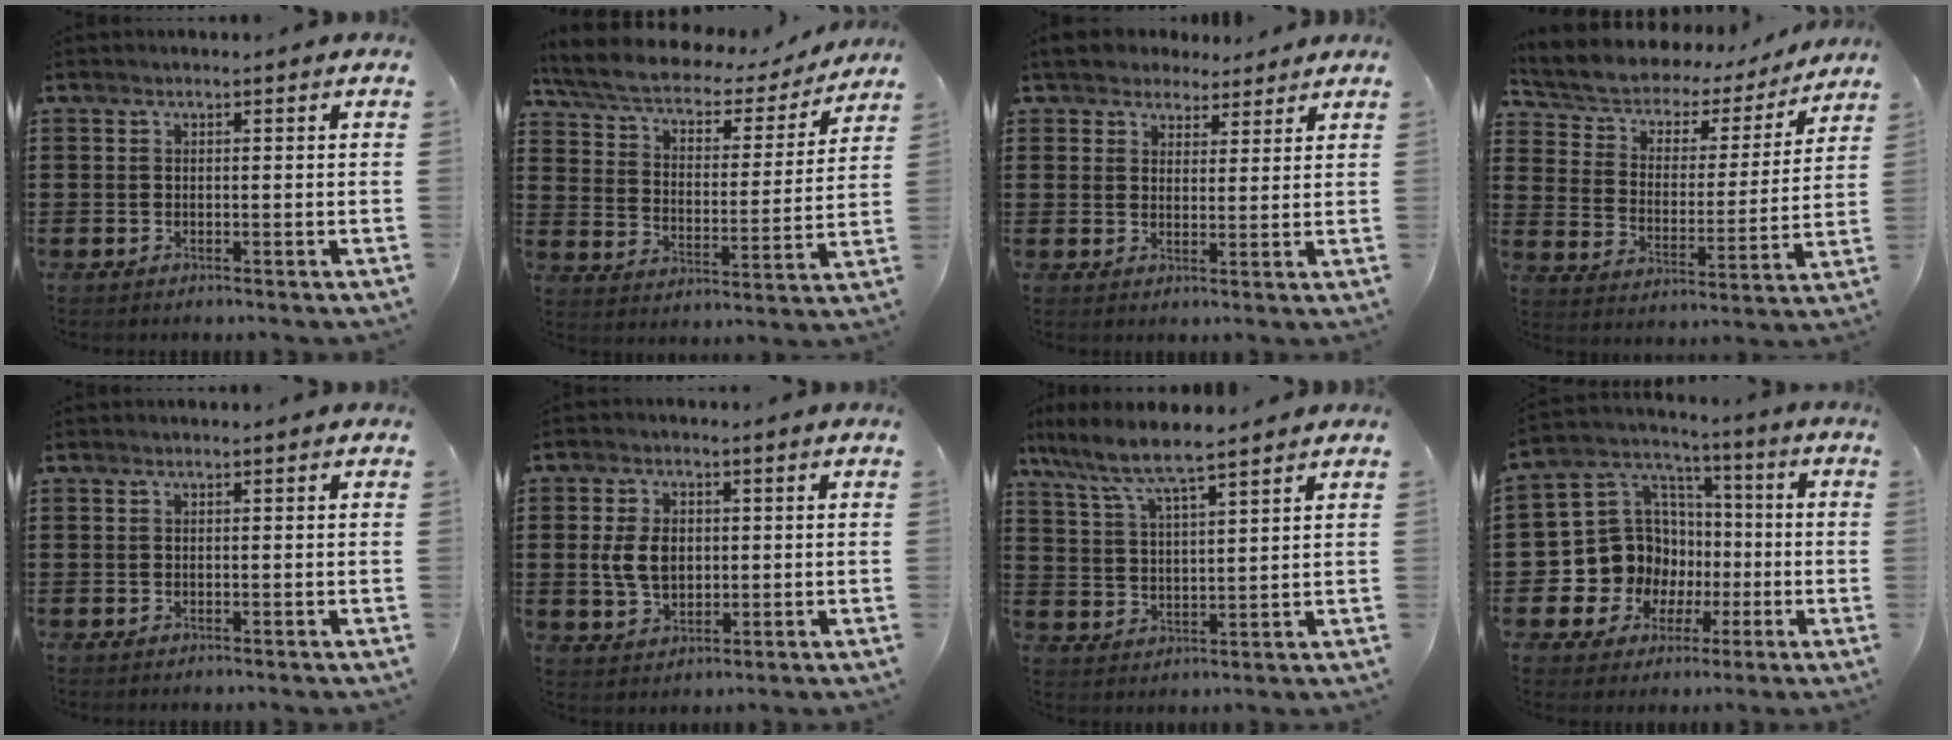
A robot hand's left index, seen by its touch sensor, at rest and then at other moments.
{"total": 5.7, "force": [4.8, 1.6, 2.6], "torque": [-0.073, -0.032, 0.078]}
{"total": 4.6, "force": [4.0, 2.2, 0.7], "torque": [-0.032, 0.003, 0.076]}
{"total": 4.8, "force": [4.3, 2.1, 0.8], "torque": [-0.046, -0.034, 0.067]}
{"total": 0.0}
{"total": 6.1, "force": [0.4, 4.1, 4.4], "torque": [-0.115, 0.006, 0.001]}
{"total": 6.5, "force": [5.5, 0.7, 3.3], "torque": [-0.088, -0.024, 0.095]}
{"total": 11.6, "force": [-1.5, 11.1, 3.0], "torque": [-0.104, -0.008, -0.016]}